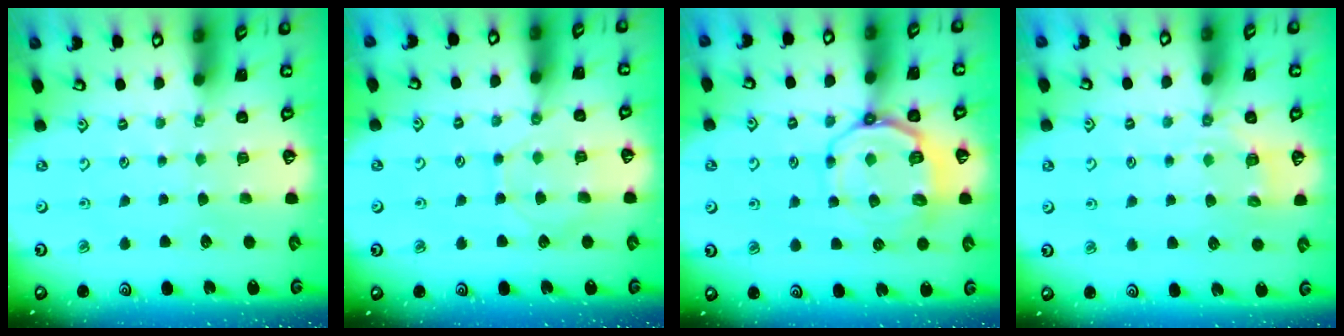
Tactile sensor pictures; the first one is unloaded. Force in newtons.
{"total": 7.0, "press": 6.9, "slide": 0.7}
{"total": 10.2, "press": 9.7, "slide": 3.1}
{"total": 4.7, "press": 4.4, "slide": 1.4}